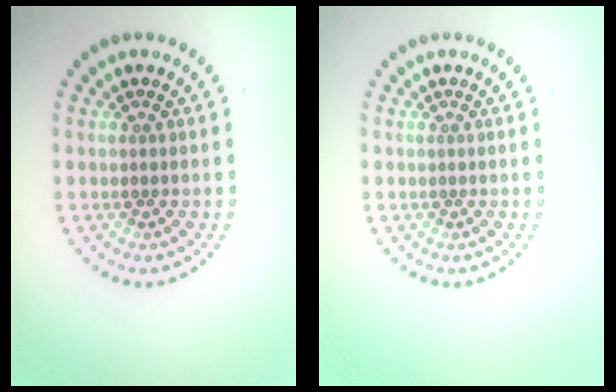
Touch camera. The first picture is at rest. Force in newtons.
{"total": 0.0}